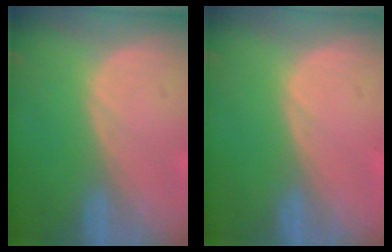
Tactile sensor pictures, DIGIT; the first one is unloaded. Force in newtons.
{"total": 0.0}